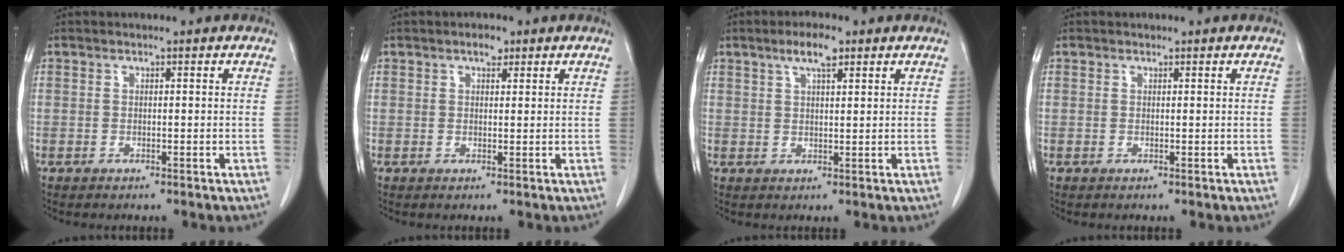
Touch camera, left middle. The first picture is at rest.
{"total": 1.6, "force": [1.1, 0.8, 1.0], "torque": [-0.018, 0.003, 0.016]}
{"total": 4.2, "force": [2.6, 0.9, 3.1], "torque": [-0.063, 0.006, 0.046]}
{"total": 0.0}